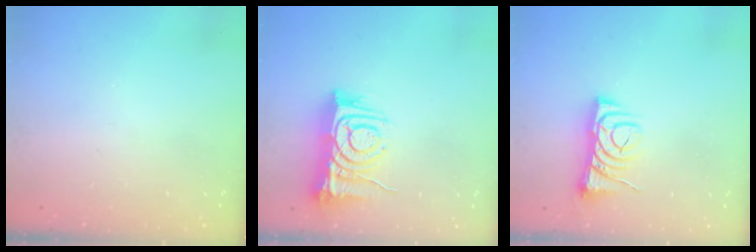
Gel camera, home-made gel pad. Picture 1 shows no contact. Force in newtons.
{"total": 10.2, "press": 10.2, "slide": 1.2}
{"total": 9.8, "press": 9.7, "slide": 1.1}